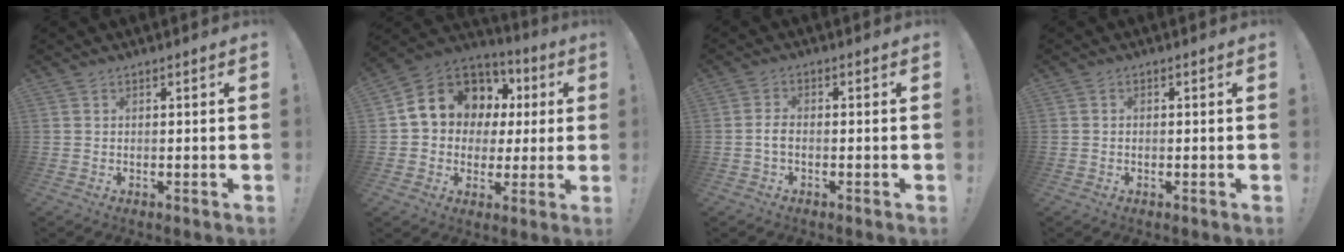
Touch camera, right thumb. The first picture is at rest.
{"total": 14.2, "force": [5.8, 11.4, 6.2], "torque": [-0.093, -0.034, 0.123]}
{"total": 2.7, "force": [-0.9, 1.3, 2.2], "torque": [-0.042, 0.005, -0.016]}
{"total": 0.0}